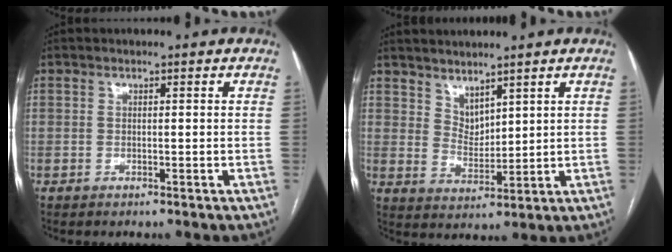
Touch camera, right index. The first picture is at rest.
{"total": 4.6, "force": [3.9, 1.9, 1.5], "torque": [-0.026, -0.006, 0.084]}